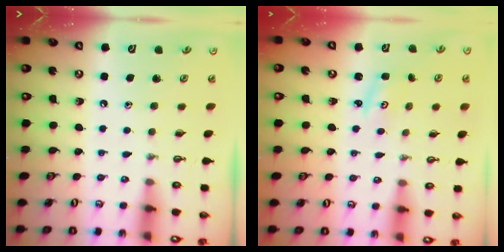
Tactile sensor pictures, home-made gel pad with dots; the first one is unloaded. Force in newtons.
{"total": 1.7, "press": 1.7, "slide": 0.2}